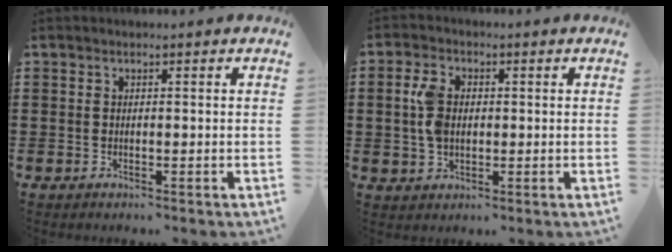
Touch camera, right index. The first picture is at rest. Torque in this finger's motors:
{"motor_torque": [0.99, 0.51, 0.18, 0.11]}